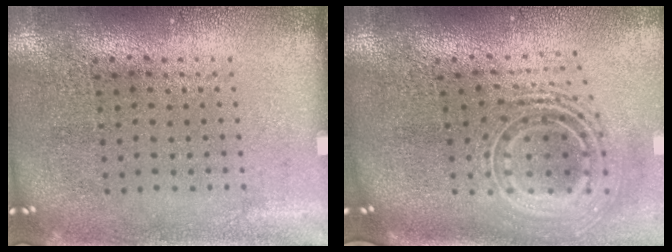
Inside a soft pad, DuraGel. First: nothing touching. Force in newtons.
{"total": 2.7, "press": 1.8, "slide": 1.9}